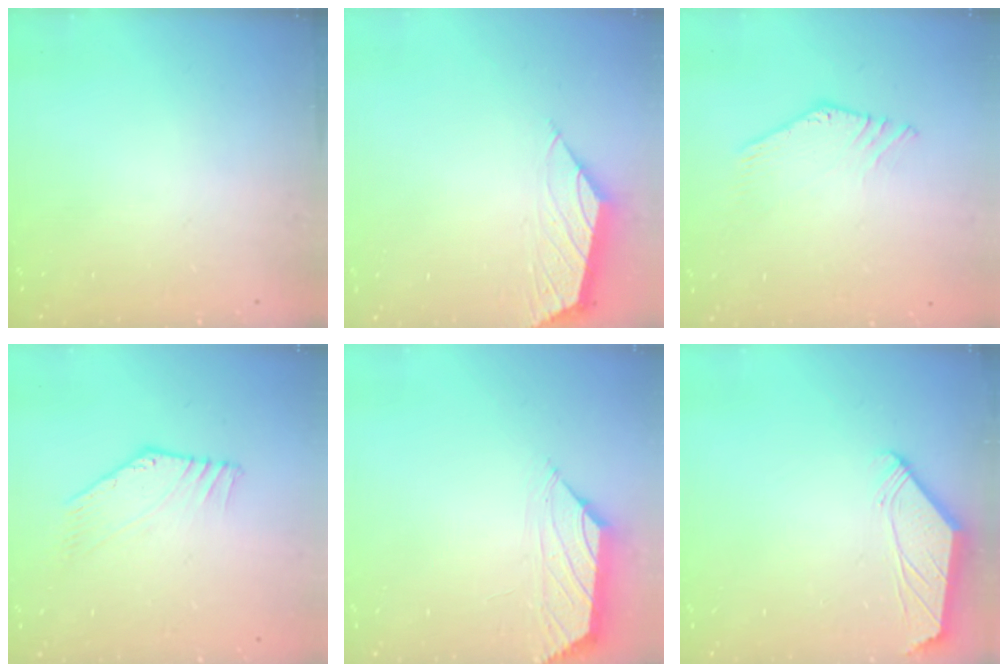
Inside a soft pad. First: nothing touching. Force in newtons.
{"total": 1.6, "press": 1.5, "slide": 0.5}
{"total": 1.6, "press": 1.6, "slide": 0.1}
{"total": 2.9, "press": 2.9, "slide": 0.2}
{"total": 0.9, "press": 0.7, "slide": 0.4}
{"total": 1.4, "press": 1.3, "slide": 0.3}